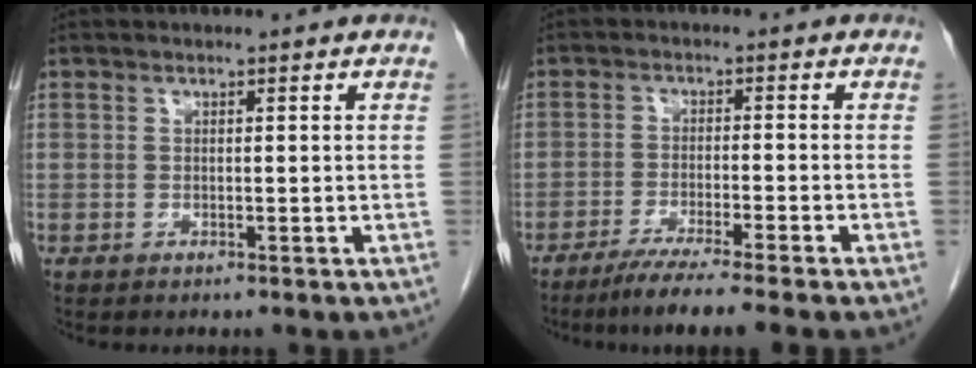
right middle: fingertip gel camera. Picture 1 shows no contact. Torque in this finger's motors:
{"motor_torque": [1.09, -1.05, 0.13, 0.05]}